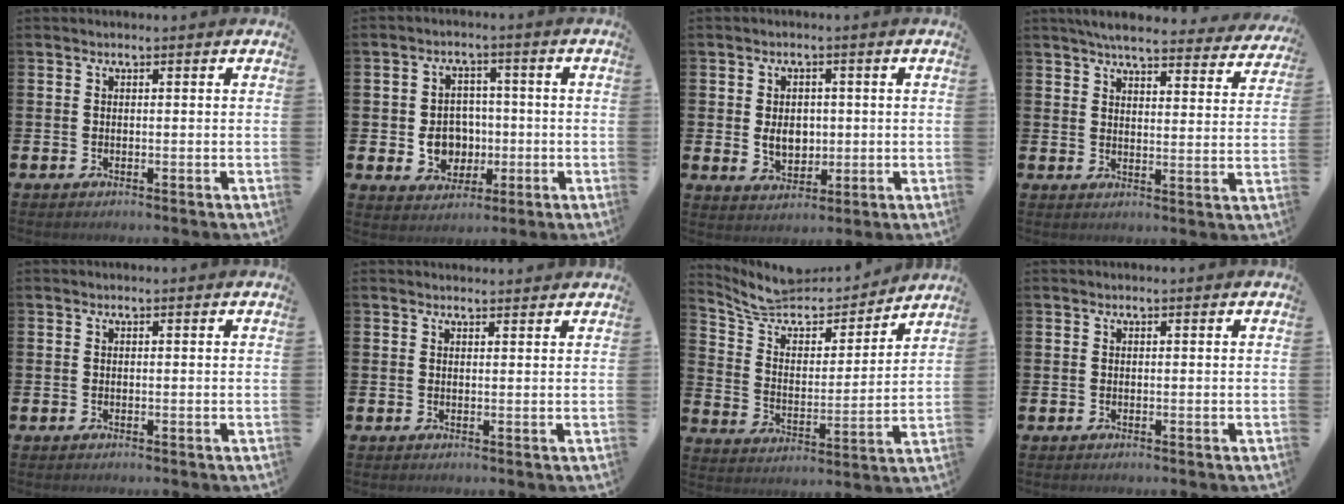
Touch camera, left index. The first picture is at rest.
{"total": 5.3, "force": [-0.5, 4.7, 2.3], "torque": [-0.050, 0.009, -0.013]}
{"total": 4.1, "force": [0.2, 3.1, 2.7], "torque": [-0.043, 0.005, -0.004]}
{"total": 5.6, "force": [5.3, 0.7, 1.7], "torque": [-0.041, -0.032, 0.090]}
{"total": 0.0}
{"total": 1.4, "force": [1.4, 0.2, 0.0], "torque": [0.007, -0.007, 0.025]}
{"total": 9.0, "force": [7.9, 3.4, 2.3], "torque": [-0.086, -0.061, 0.137]}
{"total": 0.0}